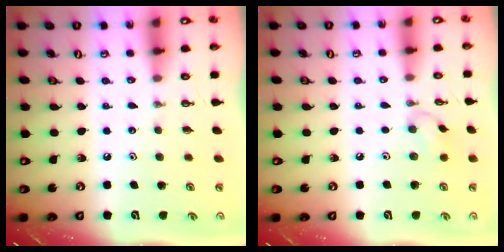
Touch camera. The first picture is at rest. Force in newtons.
{"total": 6.8, "press": 6.8, "slide": 0.7}